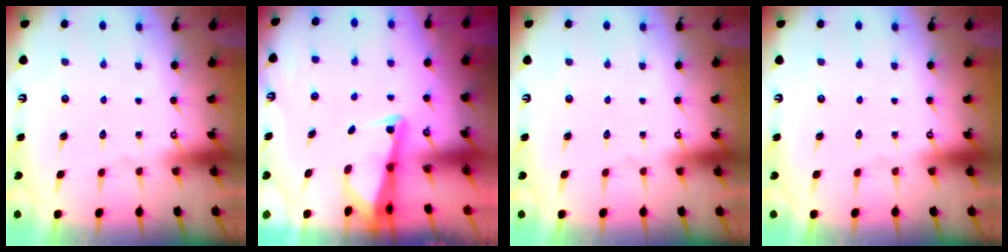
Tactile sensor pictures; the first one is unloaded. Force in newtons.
{"total": 2.4, "press": 2.4, "slide": 0.3}
{"total": 0.0}
{"total": 0.0}